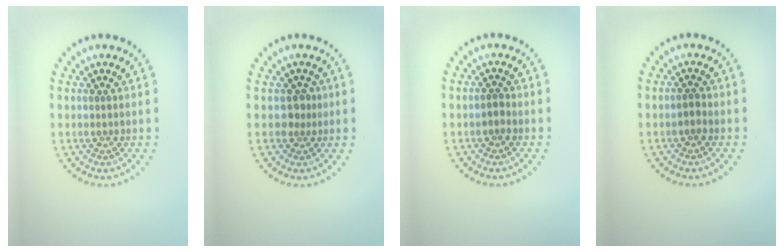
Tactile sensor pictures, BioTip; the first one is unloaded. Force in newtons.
{"total": 1.3, "press": 1.0, "slide": 0.8}
{"total": 1.0, "press": 1.0, "slide": 0.2}
{"total": 1.0, "press": 1.0, "slide": 0.2}